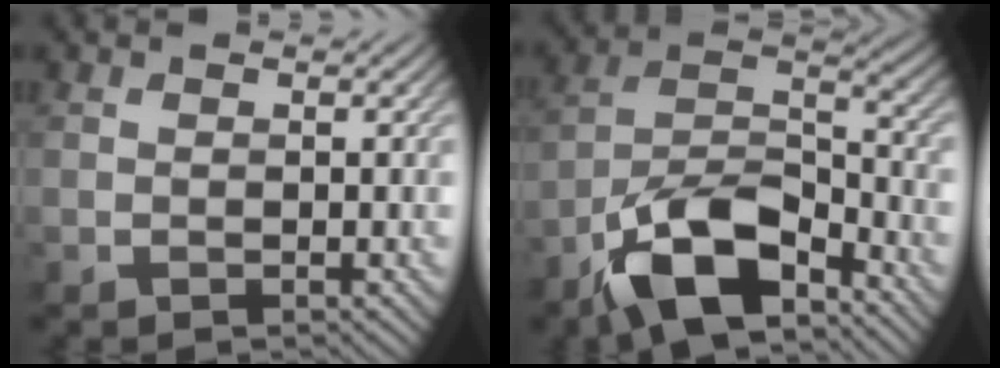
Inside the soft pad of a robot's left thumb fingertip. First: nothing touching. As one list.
[{"total": 13.2, "force": [-9.0, 5.3, 8.1], "torque": [-0.150, -0.003, -0.191]}]